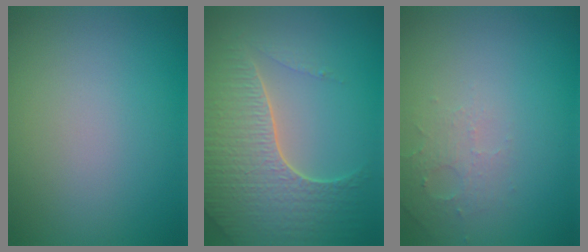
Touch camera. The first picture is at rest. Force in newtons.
{"total": 7.1, "press": 5.1, "slide": 5.0}
{"total": 1.8, "press": 1.7, "slide": 0.4}